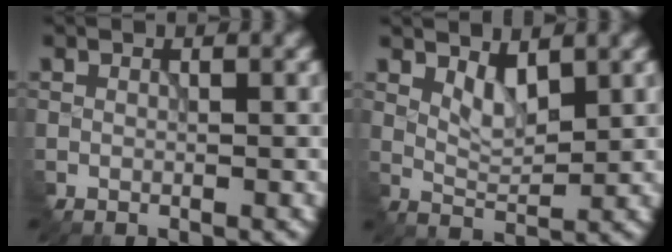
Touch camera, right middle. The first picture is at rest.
{"total": 2.2, "force": [1.4, 0.9, 1.4], "torque": [-0.029, -0.008, 0.031]}